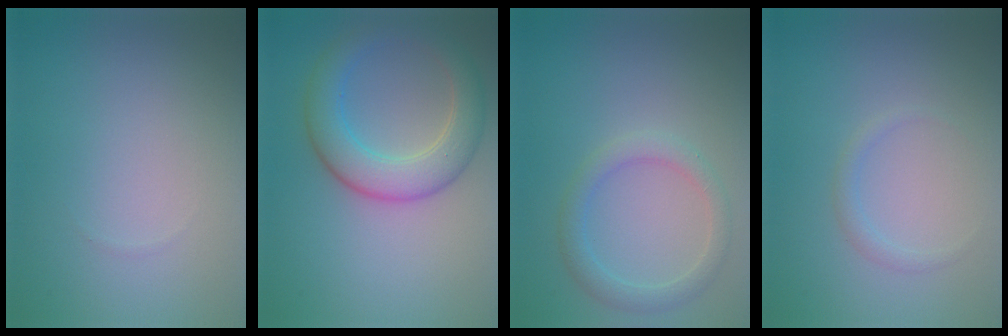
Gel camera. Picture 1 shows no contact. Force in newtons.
{"total": 5.0, "press": 5.0, "slide": 0.3}
{"total": 2.3, "press": 2.3, "slide": 0.1}
{"total": 0.9, "press": 0.9, "slide": 0.1}